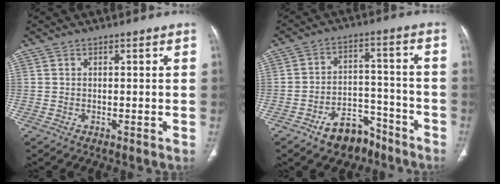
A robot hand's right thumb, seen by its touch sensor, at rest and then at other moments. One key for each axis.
{"total": 9.7, "fx": -6.7, "fy": 5.8, "fz": 4.0, "tx": -0.030, "ty": 0.065, "tz": -0.103}